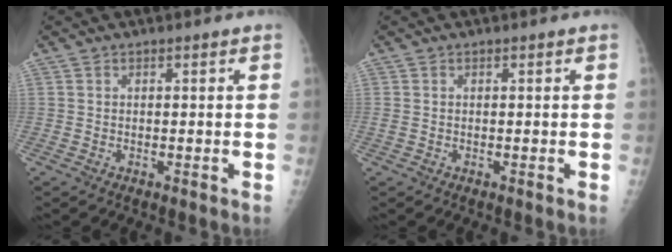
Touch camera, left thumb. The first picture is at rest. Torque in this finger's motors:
{"motor_torque": [0.16, 0.10, 0.23, 0.07, 0.03]}